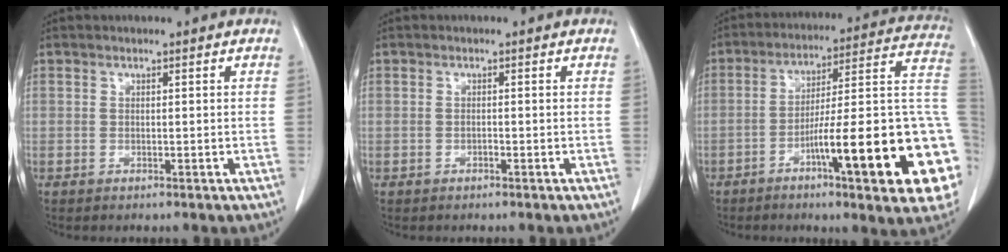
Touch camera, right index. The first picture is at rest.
{"total": 0.0}
{"total": 23.9, "force": [-7.3, 1.9, 22.7], "torque": [-0.228, 0.009, -0.105]}